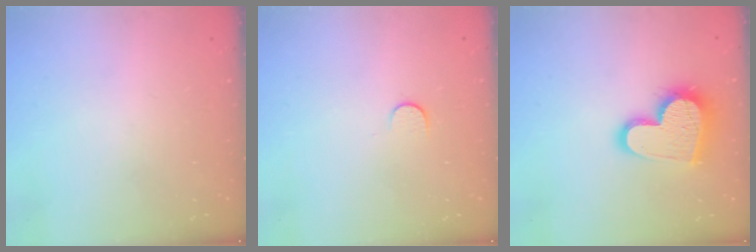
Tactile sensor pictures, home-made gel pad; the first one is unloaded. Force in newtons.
{"total": 5.0, "press": 5.0, "slide": 0.5}
{"total": 16.4, "press": 16.3, "slide": 1.2}